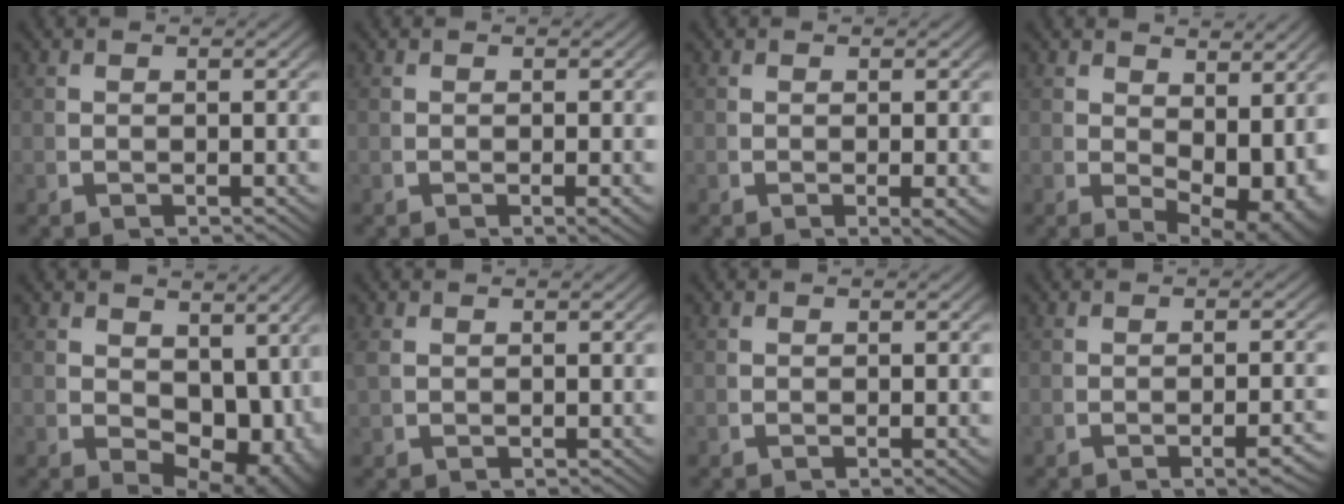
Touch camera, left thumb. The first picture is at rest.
{"total": 1.2, "force": [-0.2, 0.2, 1.1], "torque": [-0.017, 0.002, -0.003]}
{"total": 1.5, "force": [-0.1, 0.3, 1.5], "torque": [-0.022, -0.002, -0.002]}
{"total": 6.0, "force": [0.9, 3.5, 4.8], "torque": [-0.079, -0.031, 0.035]}
{"total": 7.4, "force": [0.2, 4.7, 5.7], "torque": [-0.090, -0.042, 0.031]}
{"total": 0.6, "force": [0.4, 0.4, 0.3], "torque": [-0.013, -0.004, 0.016]}
{"total": 0.8, "force": [-0.1, 0.1, 0.8], "torque": [-0.011, 0.002, -0.002]}
{"total": 1.9, "force": [-1.0, 0.2, 1.7], "torque": [-0.027, 0.006, -0.017]}